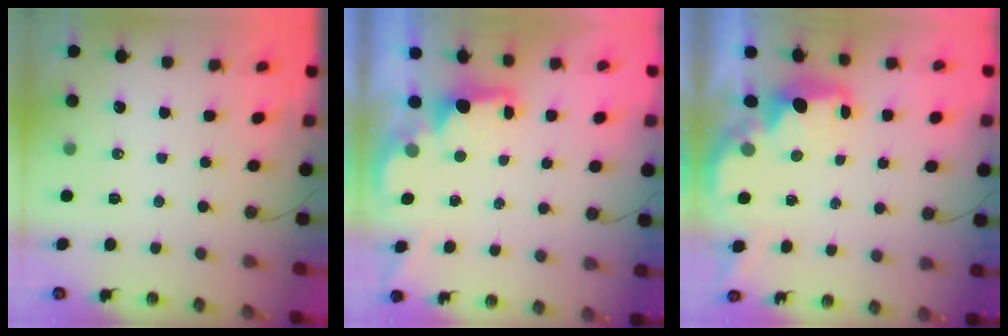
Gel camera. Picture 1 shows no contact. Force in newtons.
{"total": 1.6, "press": 1.5, "slide": 0.6}
{"total": 2.7, "press": 2.6, "slide": 0.6}